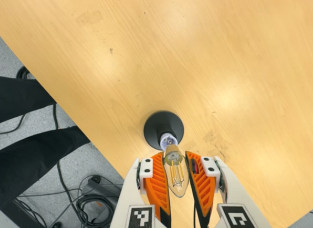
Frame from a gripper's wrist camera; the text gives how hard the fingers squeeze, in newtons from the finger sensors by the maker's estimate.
{"total": 20.5, "left": 22.1, "right": 18.9}